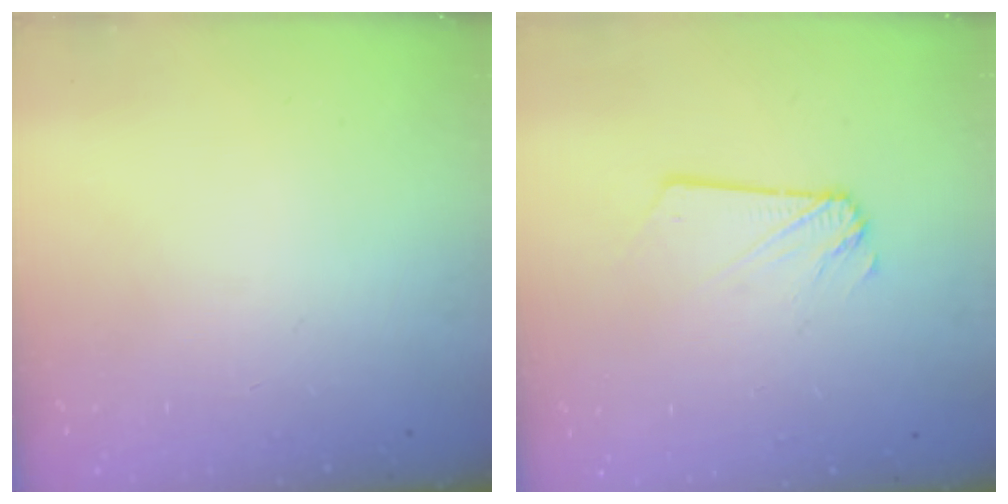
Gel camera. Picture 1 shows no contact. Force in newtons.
{"total": 1.2, "press": 1.2, "slide": 0.1}